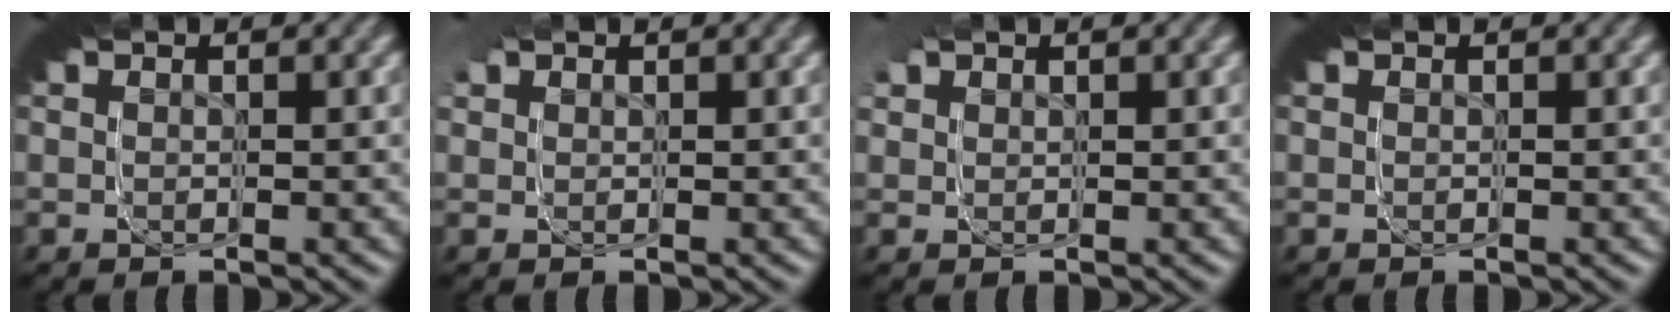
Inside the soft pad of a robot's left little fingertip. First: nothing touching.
{"total": 1.5, "force": [1.1, 1.0, -0.1], "torque": [-0.010, 0.002, 0.015]}
{"total": 1.9, "force": [1.3, 1.5, 0.1], "torque": [-0.015, 0.005, 0.015]}
{"total": 0.0}